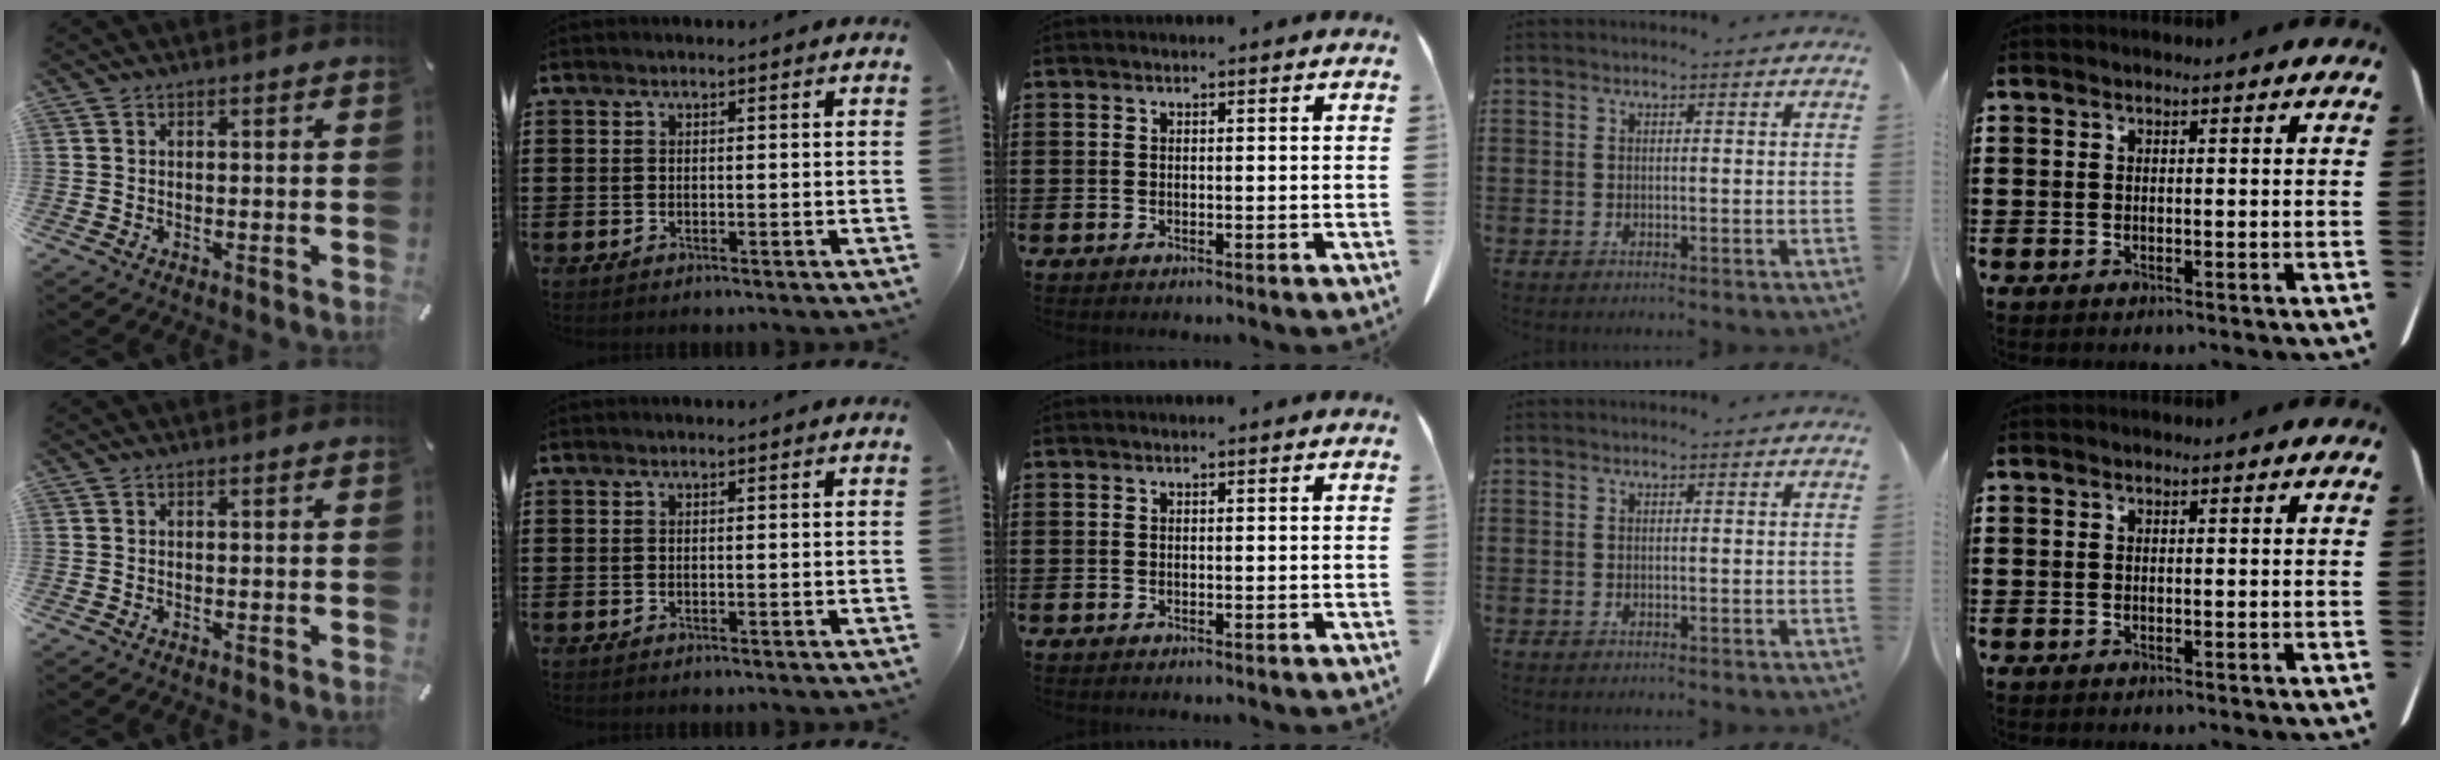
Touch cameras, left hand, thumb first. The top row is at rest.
{}